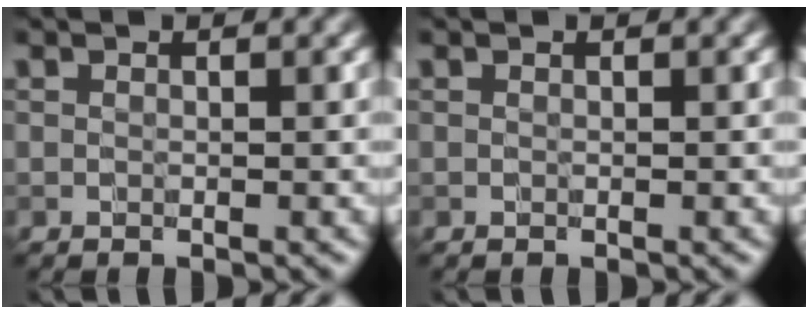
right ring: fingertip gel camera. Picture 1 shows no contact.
{"total": 0.0}